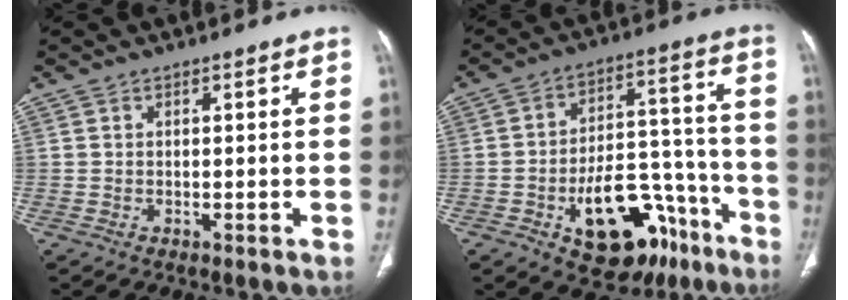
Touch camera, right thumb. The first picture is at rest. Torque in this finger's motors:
{"motor_torque": [5.01, 0.00, 0.91, -0.86, 0.31]}